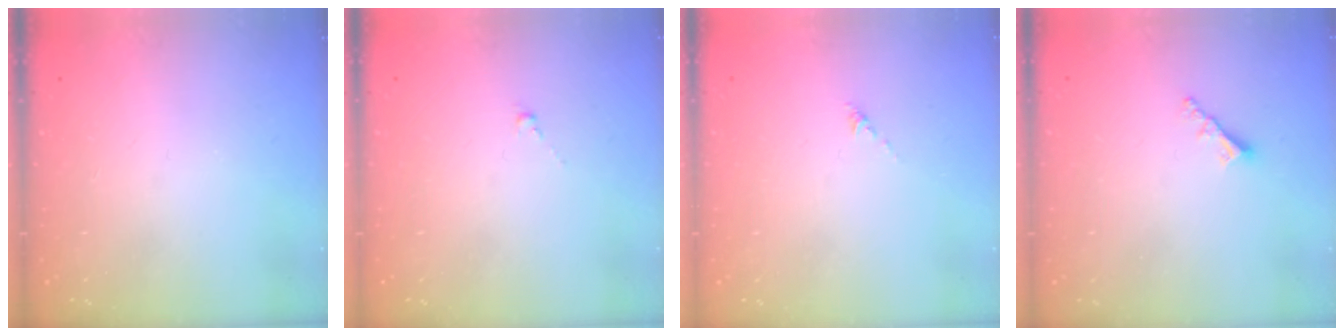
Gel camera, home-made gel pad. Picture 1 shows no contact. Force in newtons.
{"total": 0.6, "press": 0.4, "slide": 0.4}
{"total": 0.0}
{"total": 2.3, "press": 2.3, "slide": 0.1}